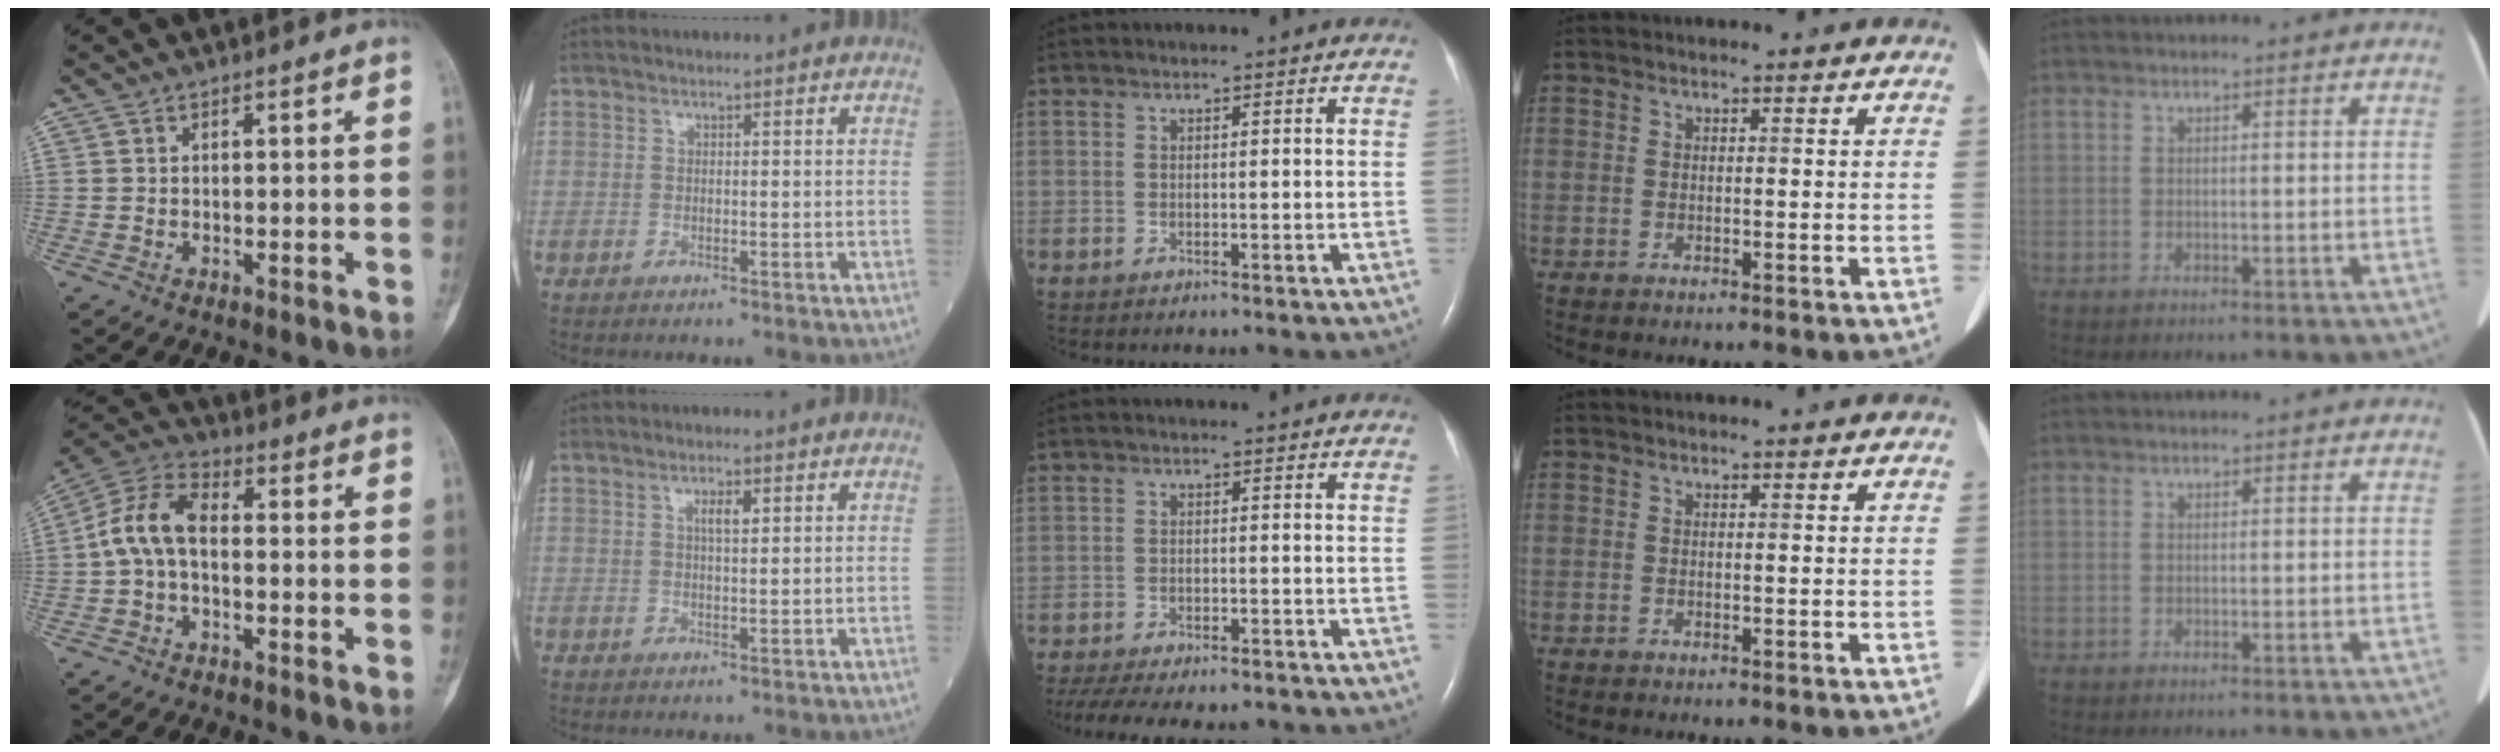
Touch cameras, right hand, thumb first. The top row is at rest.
{"thumb": {"total": 9.3, "force": [-0.7, 5.4, 7.5], "torque": [-0.149, 0.031, -0.026]}, "index": {"total": 2.3, "force": [0.9, 0.6, 2.0], "torque": [-0.036, 0.000, 0.014]}, "middle": {"total": 13.7, "force": [-11.9, 3.6, 5.9], "torque": [-0.128, -0.011, -0.162]}}